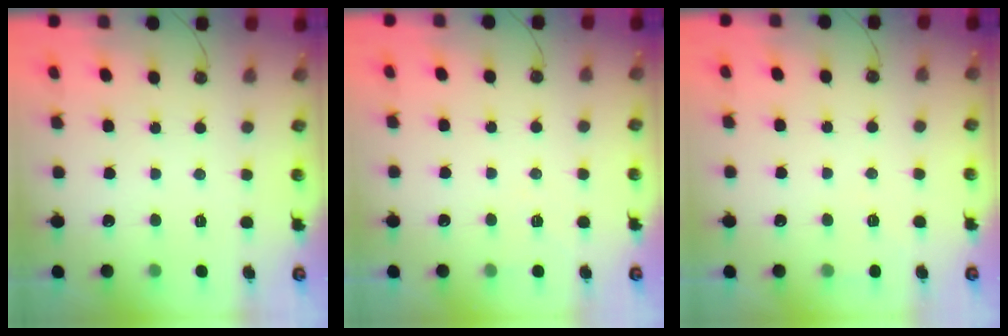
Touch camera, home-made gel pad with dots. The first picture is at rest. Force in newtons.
{"total": 5.2, "press": 3.1, "slide": 4.2}
{"total": 2.7, "press": 2.6, "slide": 0.8}